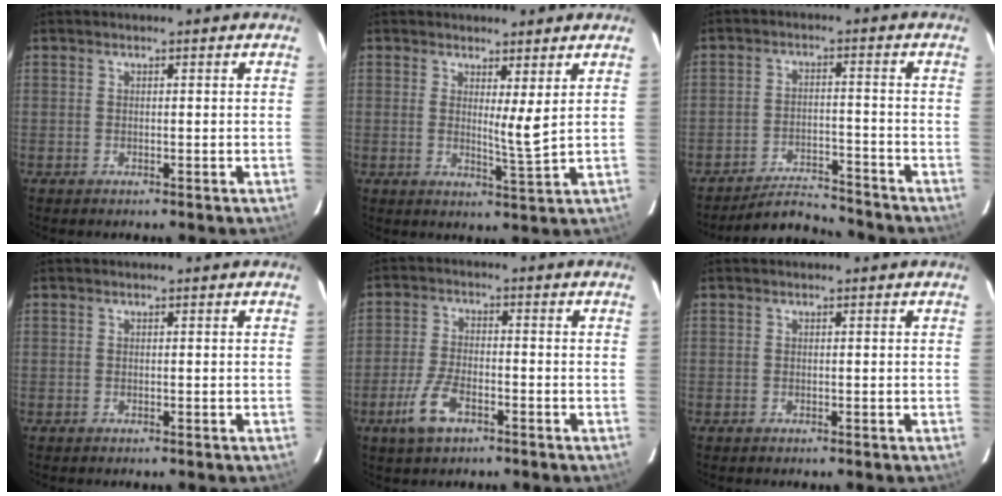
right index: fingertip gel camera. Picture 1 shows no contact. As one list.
[{"total": 3.6, "force": [1.3, -0.2, 3.4], "torque": [-0.055, -0.017, 0.022]}, {"total": 6.8, "force": [-6.8, 0.6, -0.1], "torque": [-0.002, 0.005, -0.113]}, {"total": 0.0}, {"total": 6.2, "force": [-3.4, 2.3, 4.7], "torque": [-0.109, -0.007, -0.061]}, {"total": 0.0}]